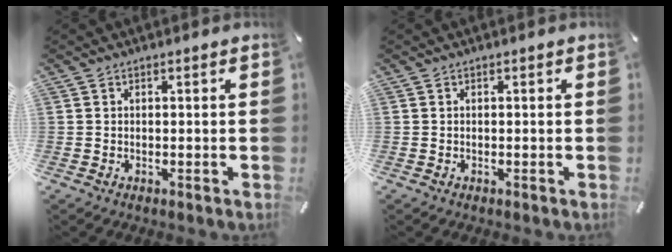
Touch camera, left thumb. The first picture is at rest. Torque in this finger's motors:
{"motor_torque": [-0.11, 0.11, 0.08, 0.01, 0.00]}